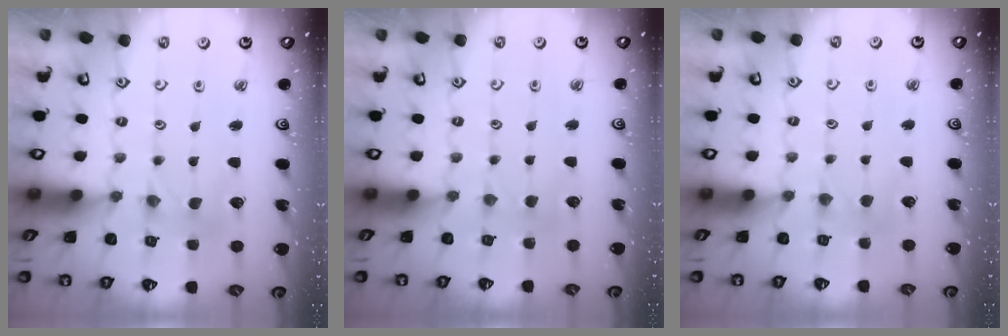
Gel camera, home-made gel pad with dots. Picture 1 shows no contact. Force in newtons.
{"total": 2.2, "press": 2.2, "slide": 0.4}
{"total": 3.1, "press": 3.0, "slide": 0.5}